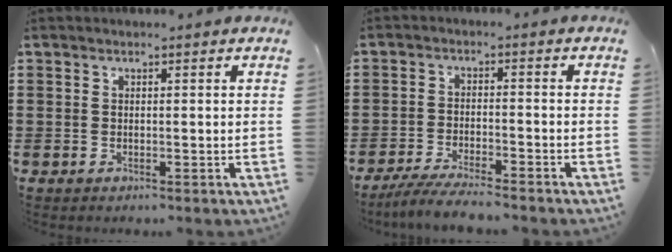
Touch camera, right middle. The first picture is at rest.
{"total": 4.7, "force": [-4.3, -0.1, 1.7], "torque": [-0.044, -0.013, -0.086]}